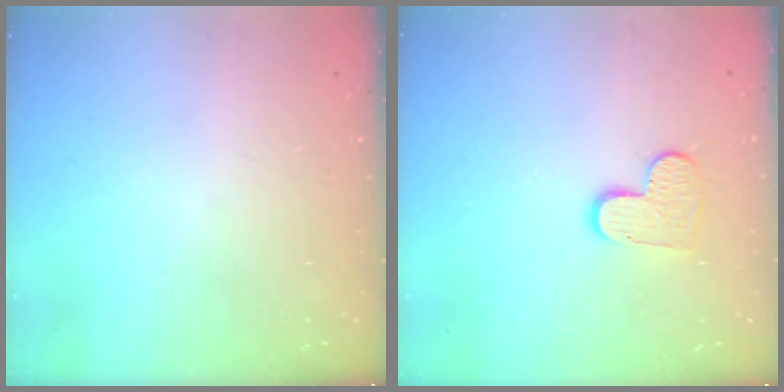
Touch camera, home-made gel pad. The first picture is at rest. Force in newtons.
{"total": 8.1, "press": 8.1, "slide": 0.1}